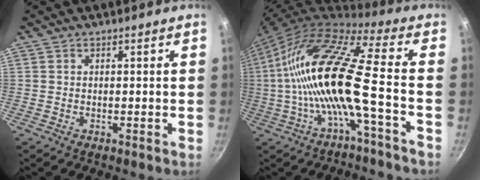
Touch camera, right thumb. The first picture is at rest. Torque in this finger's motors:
{"motor_torque": [0.23, 1.58, 2.76, 0.00, 0.82]}